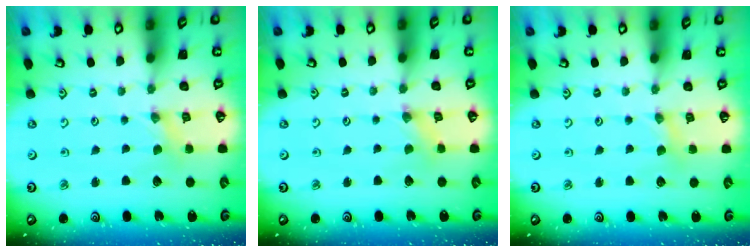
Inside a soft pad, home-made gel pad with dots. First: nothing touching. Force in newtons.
{"total": 0.7, "press": 0.6, "slide": 0.3}
{"total": 2.3, "press": 2.3, "slide": 0.2}